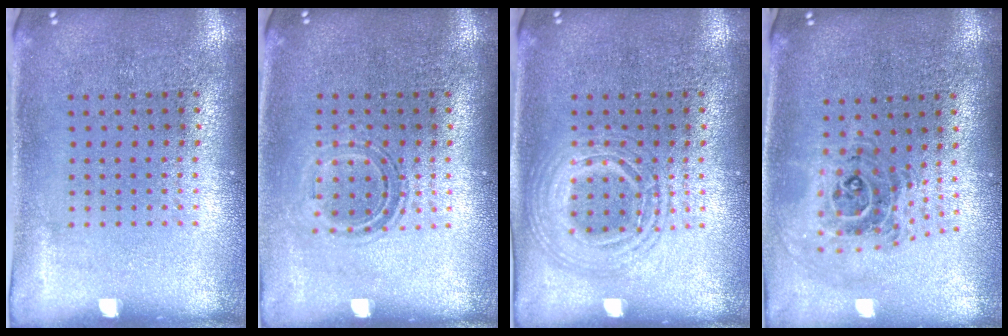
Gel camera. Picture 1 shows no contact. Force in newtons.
{"total": 1.1, "press": 1.0, "slide": 0.5}
{"total": 2.8, "press": 2.7, "slide": 0.2}
{"total": 1.0, "press": 1.0, "slide": 0.3}